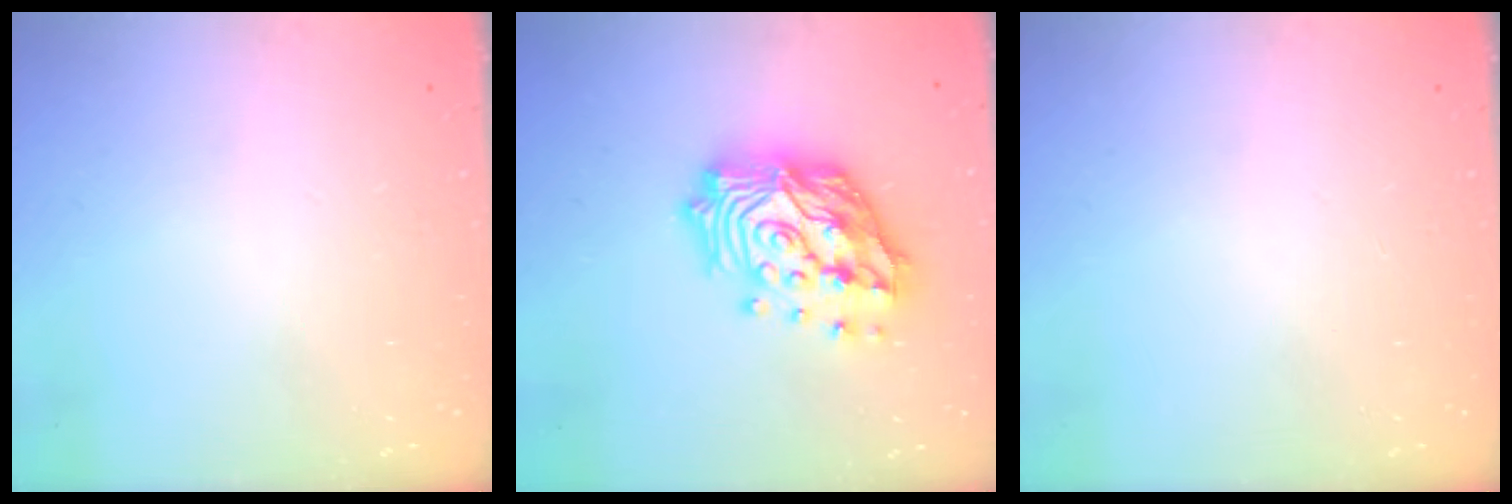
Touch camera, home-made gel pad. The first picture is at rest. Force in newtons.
{"total": 22.0, "press": 21.7, "slide": 3.4}
{"total": 0.0}